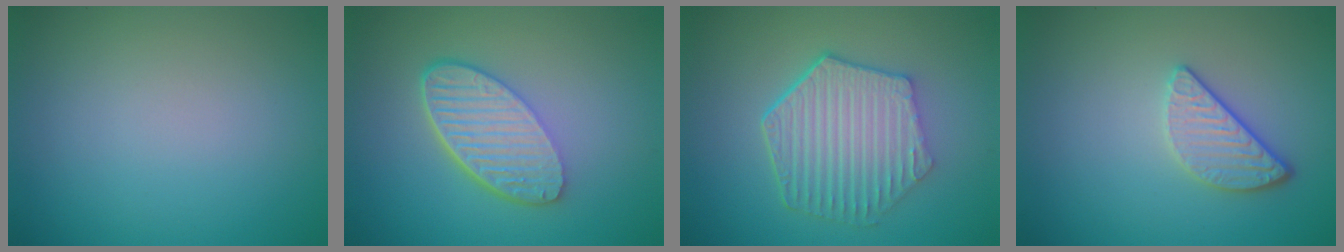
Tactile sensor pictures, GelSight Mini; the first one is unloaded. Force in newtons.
{"total": 5.9, "press": 4.3, "slide": 4.1}
{"total": 6.4, "press": 4.9, "slide": 4.1}
{"total": 2.6, "press": 2.3, "slide": 1.3}